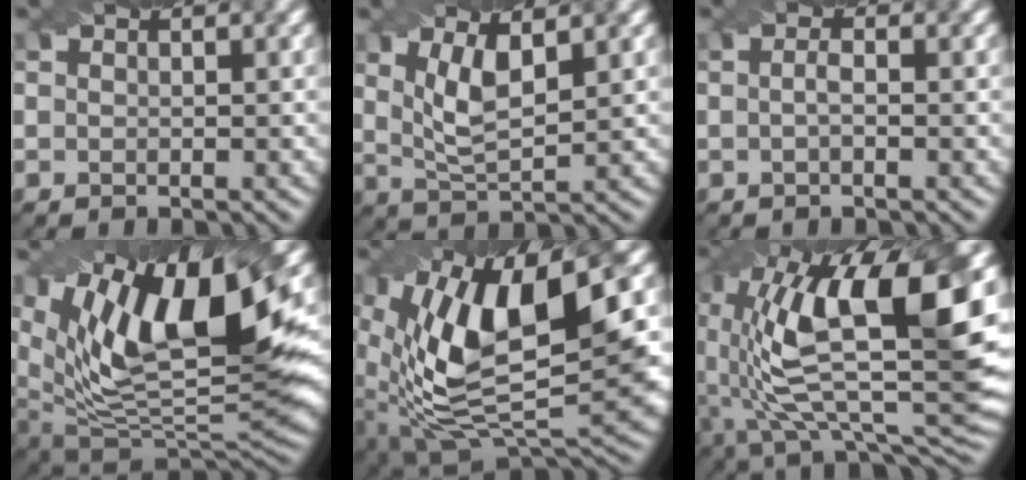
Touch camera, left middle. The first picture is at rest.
{"total": 4.3, "force": [1.5, 1.5, 3.8], "torque": [-0.084, -0.005, 0.033]}
{"total": 1.1, "force": [-0.3, 0.3, 1.0], "torque": [-0.022, 0.000, -0.004]}
{"total": 13.8, "force": [5.8, 5.1, 11.5], "torque": [-0.208, 0.006, 0.101]}
{"total": 15.0, "force": [2.3, 7.0, 13.0], "torque": [-0.246, -0.005, 0.041]}
{"total": 16.5, "force": [3.3, 7.4, 14.4], "torque": [-0.277, 0.005, 0.053]}